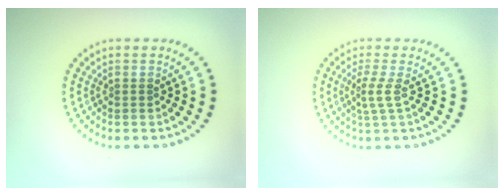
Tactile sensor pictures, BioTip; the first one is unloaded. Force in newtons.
{"total": 2.0, "press": 1.3, "slide": 1.5}